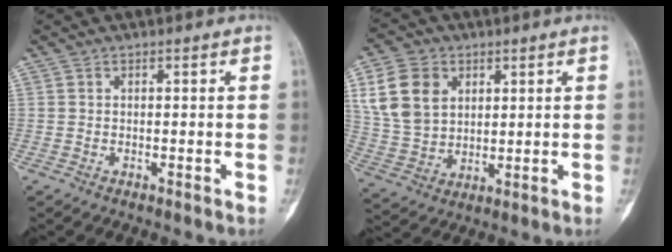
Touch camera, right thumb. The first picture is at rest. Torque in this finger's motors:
{"motor_torque": [-1.07, 1.80, 1.76, 0.16, 0.62]}